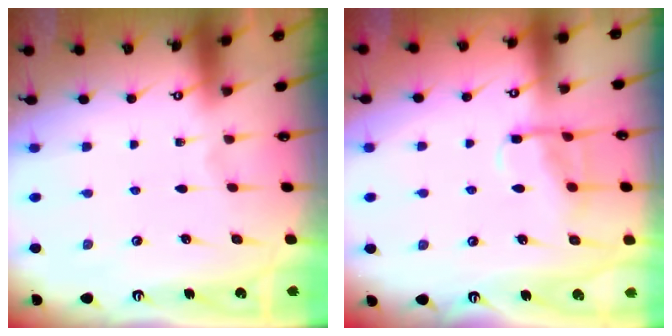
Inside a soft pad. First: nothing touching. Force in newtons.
{"total": 9.0, "press": 9.0, "slide": 0.5}